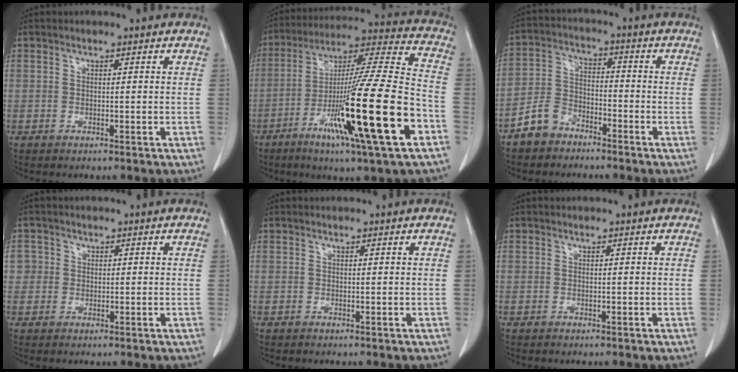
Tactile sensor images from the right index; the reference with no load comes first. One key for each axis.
{"total": 25.0, "fx": -9.4, "fy": 0.3, "fz": 23.1, "tx": -0.375, "ty": -0.036, "tz": -0.165}
{"total": 6.3, "fx": -4.6, "fy": 3.9, "fz": 1.7, "tx": -0.045, "ty": 0.009, "tz": -0.092}
{"total": 2.7, "fx": 0.3, "fy": 2.7, "fz": 0.2, "tx": 0.011, "ty": 0.006, "tz": 0.004}
{"total": 0.0}
{"total": 0.0}